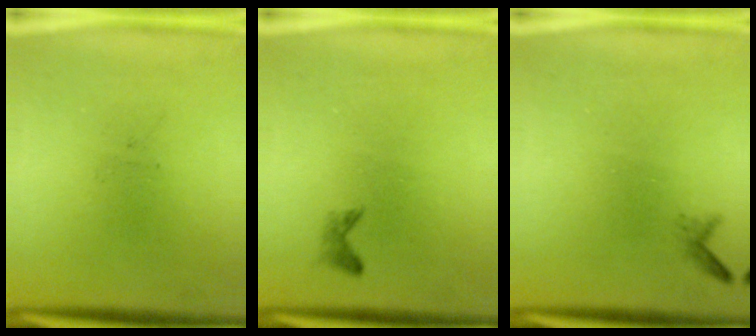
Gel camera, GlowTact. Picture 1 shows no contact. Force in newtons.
{"total": 0.8}
{"total": 0.6}